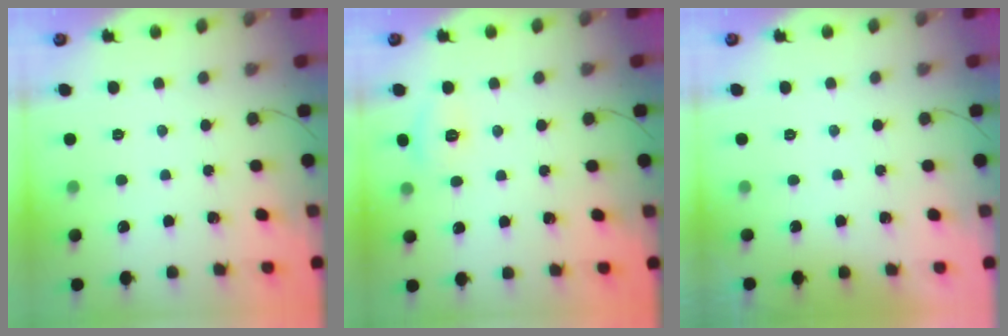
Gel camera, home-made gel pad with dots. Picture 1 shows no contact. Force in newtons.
{"total": 5.1, "press": 4.9, "slide": 1.3}
{"total": 0.0}